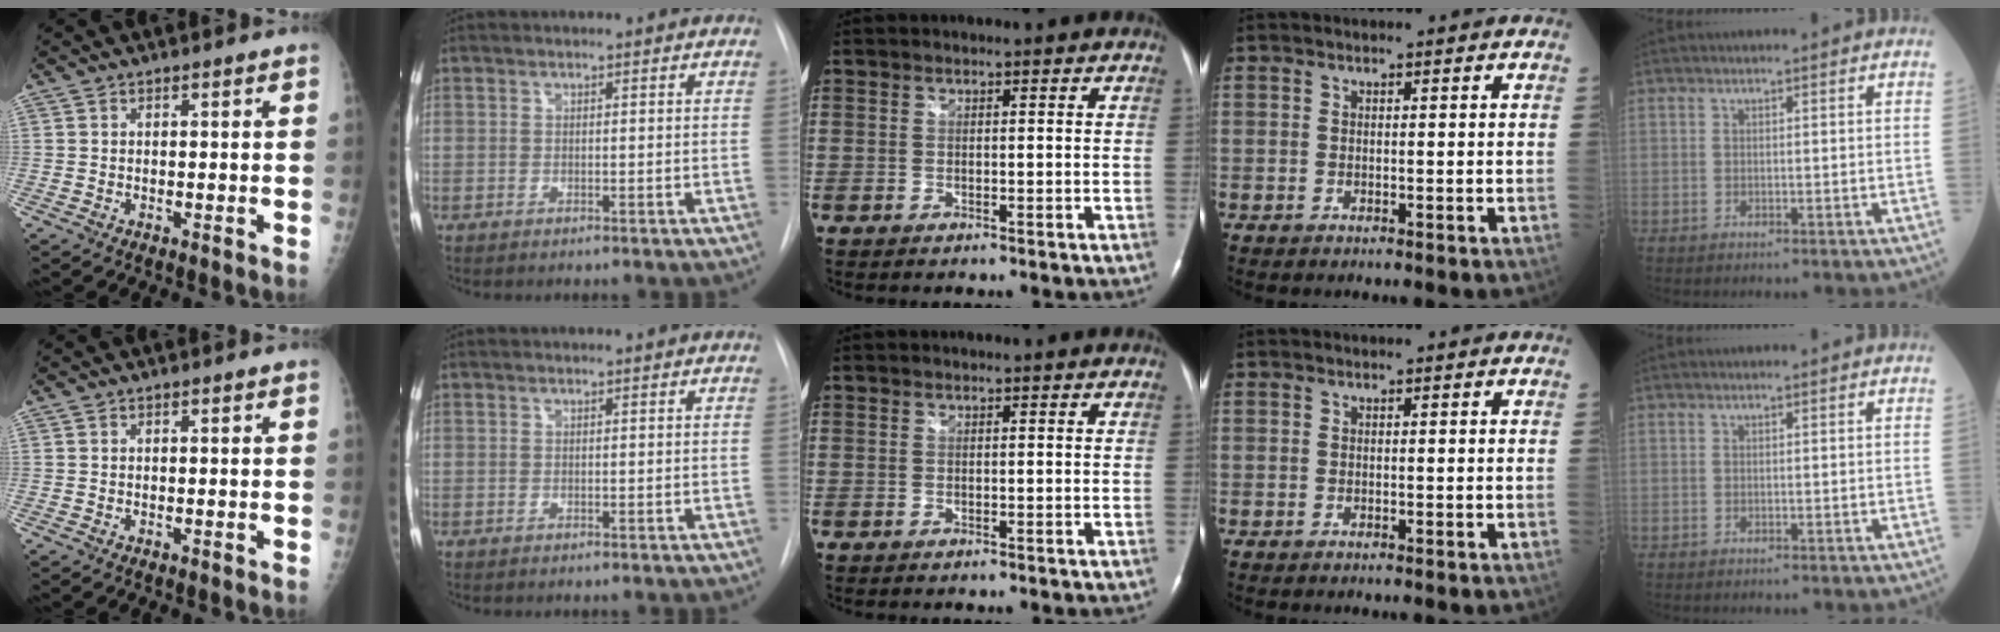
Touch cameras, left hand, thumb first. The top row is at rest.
{}